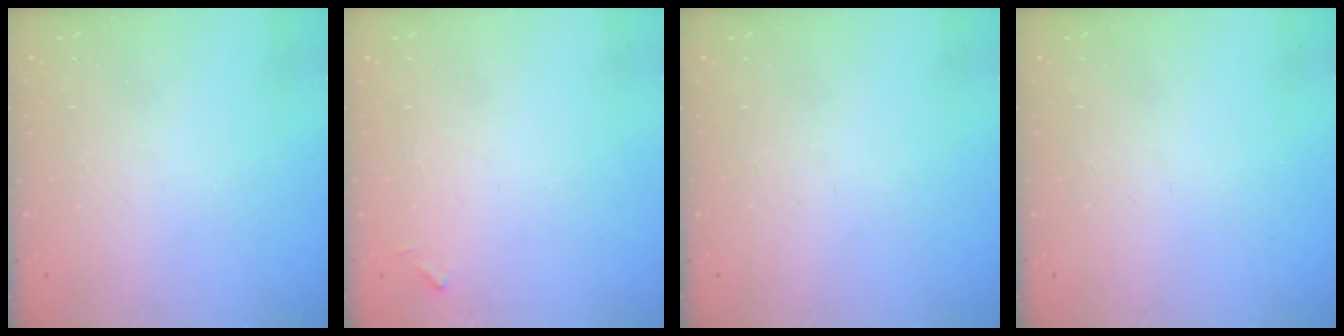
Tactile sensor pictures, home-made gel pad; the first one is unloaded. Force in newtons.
{"total": 6.0, "press": 6.0, "slide": 0.3}
{"total": 0.0}
{"total": 0.0}